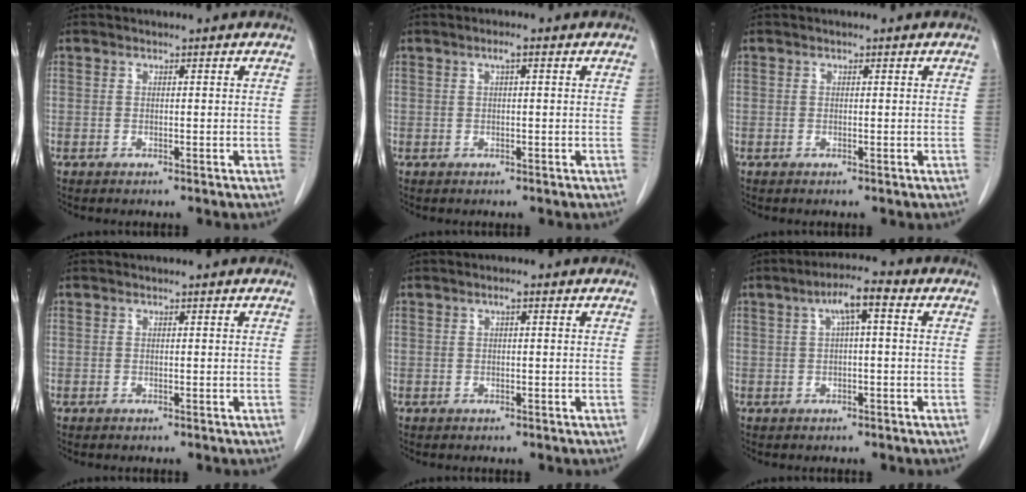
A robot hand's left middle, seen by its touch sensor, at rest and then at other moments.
{"total": 1.3, "force": [0.5, 0.2, 1.1], "torque": [-0.021, 0.003, 0.007]}
{"total": 0.0}
{"total": 0.0}
{"total": 0.9, "force": [0.4, 0.2, 0.8], "torque": [-0.016, 0.003, 0.005]}
{"total": 4.8, "force": [1.4, 0.7, 4.5], "torque": [-0.081, 0.019, 0.021]}